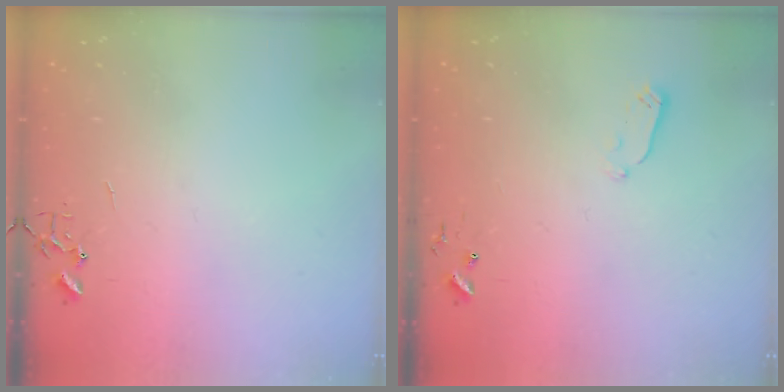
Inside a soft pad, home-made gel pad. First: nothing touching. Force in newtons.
{"total": 2.9, "press": 2.9, "slide": 0.4}